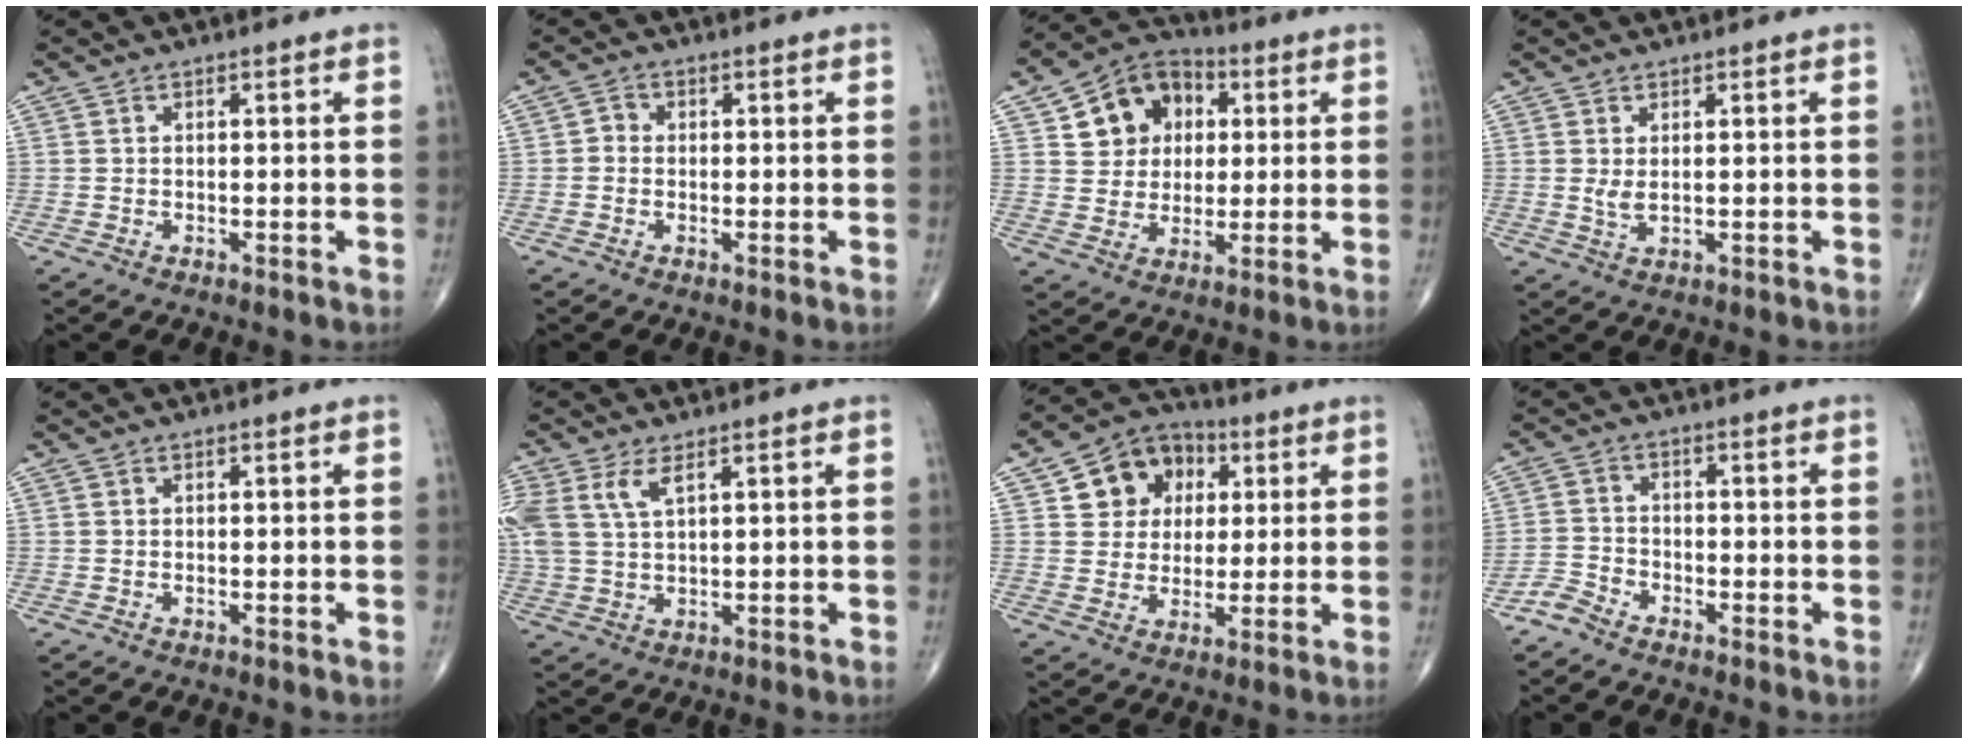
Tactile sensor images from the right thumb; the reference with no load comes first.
{"total": 1.7, "force": [-0.1, 1.5, 0.7], "torque": [-0.002, 0.005, -0.008]}
{"total": 12.5, "force": [3.8, 10.1, 6.2], "torque": [-0.058, 0.002, 0.058]}
{"total": 2.0, "force": [0.4, 0.9, 1.7], "torque": [-0.031, -0.007, 0.013]}
{"total": 0.0}
{"total": 7.5, "force": [3.4, 3.2, 5.8], "torque": [-0.148, 0.006, 0.078]}
{"total": 11.5, "force": [3.7, 9.6, 5.1], "torque": [-0.039, 0.000, 0.057]}
{"total": 3.3, "force": [-3.0, 1.4, 0.6], "torque": [-0.008, 0.008, -0.068]}